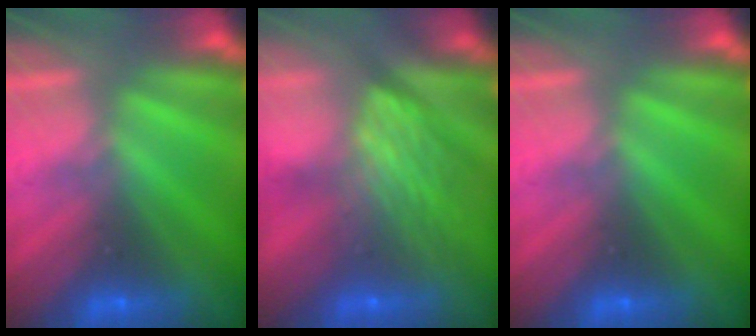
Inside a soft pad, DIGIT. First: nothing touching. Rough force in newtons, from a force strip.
{"total": 7.3}
{"total": 0.0}